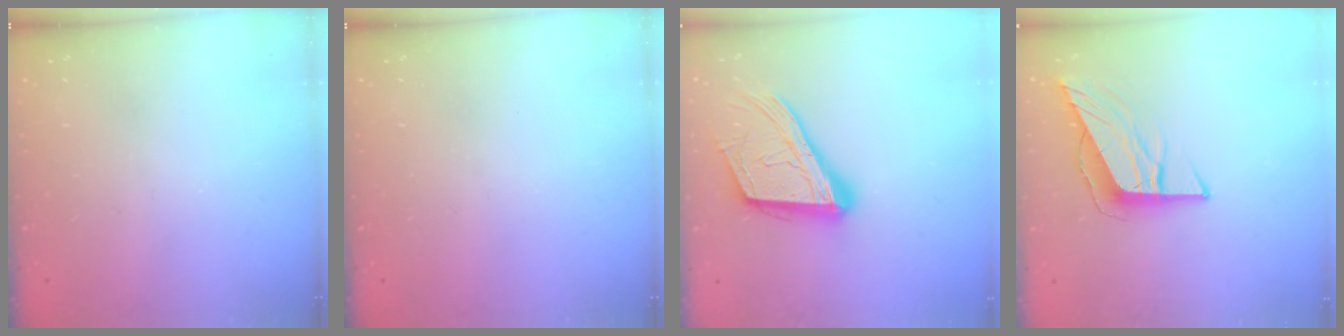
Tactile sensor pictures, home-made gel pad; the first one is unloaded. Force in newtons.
{"total": 0.0}
{"total": 19.1, "press": 18.9, "slide": 2.6}
{"total": 9.3, "press": 9.2, "slide": 1.6}